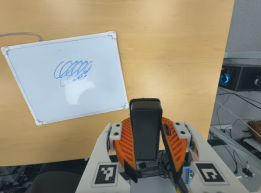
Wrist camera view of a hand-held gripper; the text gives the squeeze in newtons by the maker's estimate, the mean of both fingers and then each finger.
{"total": 8.5, "left": 6.8, "right": 10.3}